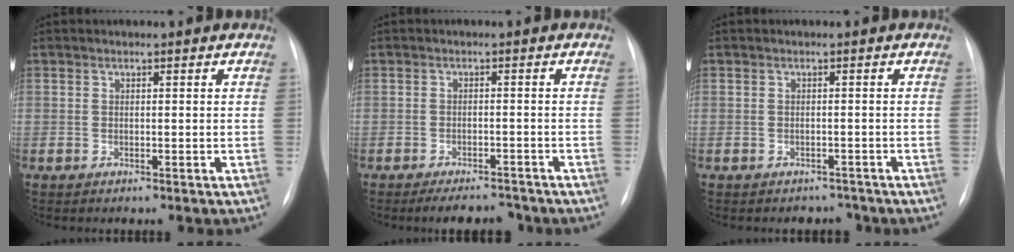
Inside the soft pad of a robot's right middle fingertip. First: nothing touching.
{"total": 5.2, "force": [-4.6, 1.5, 1.8], "torque": [-0.019, -0.006, -0.066]}
{"total": 2.1, "force": [-1.8, 1.0, -0.4], "torque": [0.006, 0.006, -0.024]}